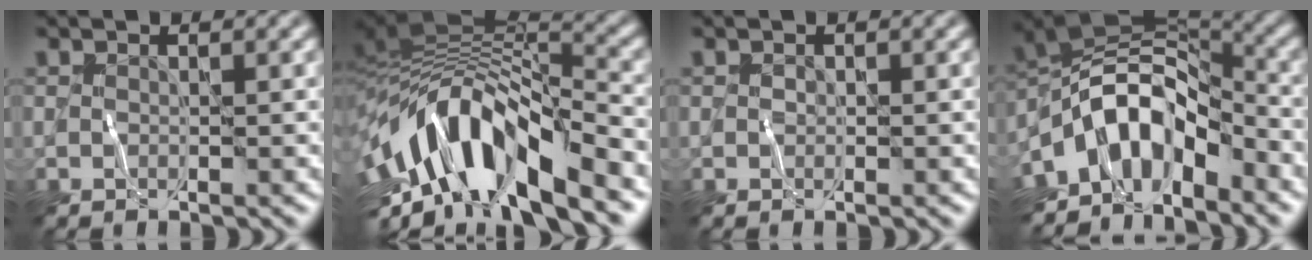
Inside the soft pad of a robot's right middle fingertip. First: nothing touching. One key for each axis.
{"total": 12.7, "fx": -4.6, "fy": 5.4, "fz": 10.6, "tx": -0.180, "ty": 0.008, "tz": -0.079}
{"total": 0.0}
{"total": 8.5, "fx": -4.8, "fy": 4.5, "fz": 5.4, "tx": -0.072, "ty": 0.013, "tz": -0.103}